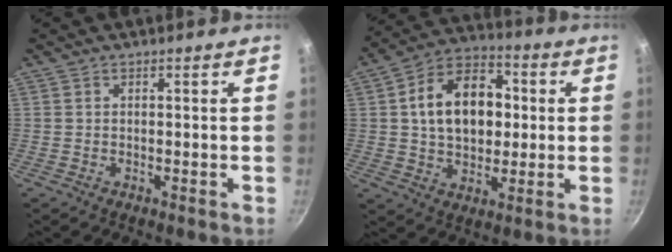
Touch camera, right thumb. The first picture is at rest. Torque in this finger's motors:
{"motor_torque": [-0.25, 0.75, 0.34, 0.36, 0.20]}